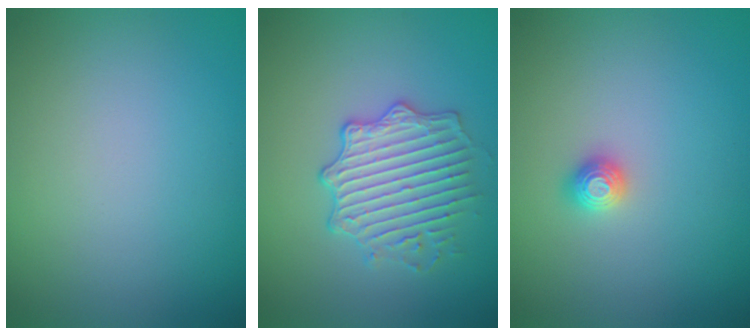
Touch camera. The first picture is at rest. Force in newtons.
{"total": 4.0, "press": 3.8, "slide": 1.2}
{"total": 1.2, "press": 1.1, "slide": 0.2}